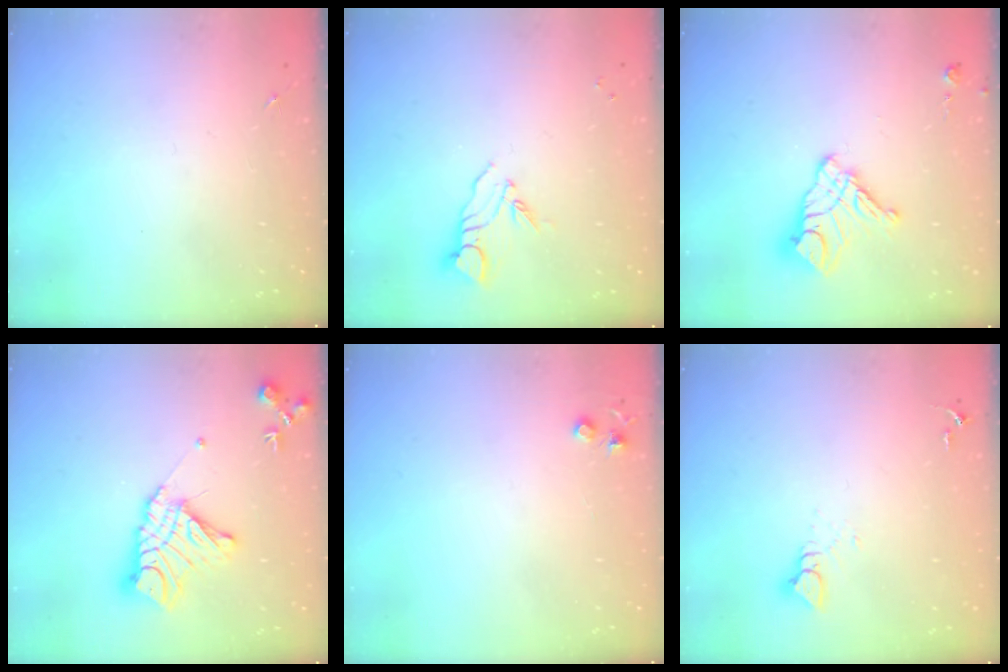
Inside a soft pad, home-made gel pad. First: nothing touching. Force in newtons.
{"total": 6.1, "press": 6.1, "slide": 0.5}
{"total": 13.5, "press": 13.4, "slide": 1.3}
{"total": 15.8, "press": 15.7, "slide": 1.4}
{"total": 4.2, "press": 4.1, "slide": 0.7}
{"total": 3.3, "press": 3.3, "slide": 0.3}